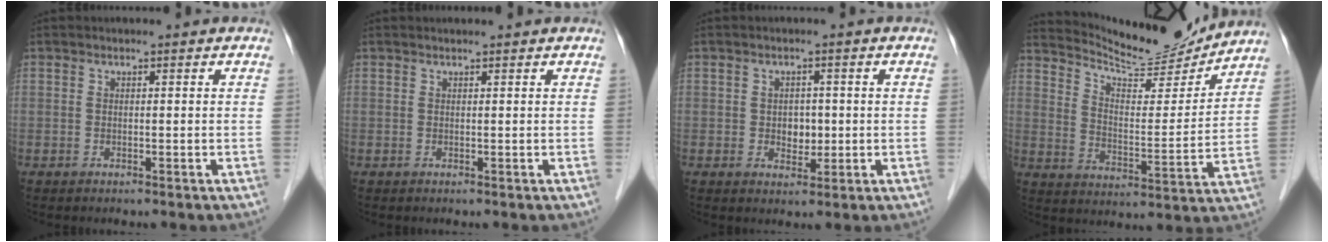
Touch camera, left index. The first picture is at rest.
{"total": 0.8, "force": [0.7, -0.1, 0.3], "torque": [-0.006, 0.009, 0.014]}
{"total": 2.9, "force": [-0.3, 2.2, 1.8], "torque": [-0.025, 0.001, 0.000]}
{"total": 13.9, "force": [13.6, 0.9, 2.7], "torque": [-0.055, -0.018, 0.210]}